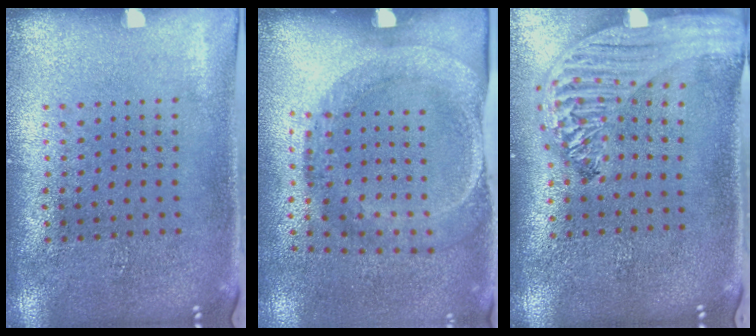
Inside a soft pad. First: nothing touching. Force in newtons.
{"total": 1.9, "press": 1.2, "slide": 1.5}
{"total": 2.6, "press": 2.1, "slide": 1.6}